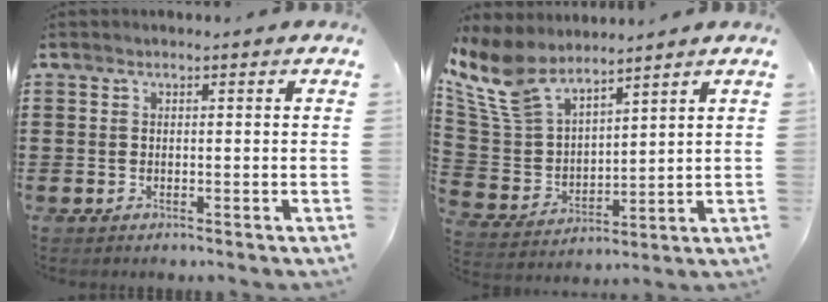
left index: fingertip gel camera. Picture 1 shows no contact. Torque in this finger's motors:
{"motor_torque": [2.14, 0.00, 1.05, 0.21]}